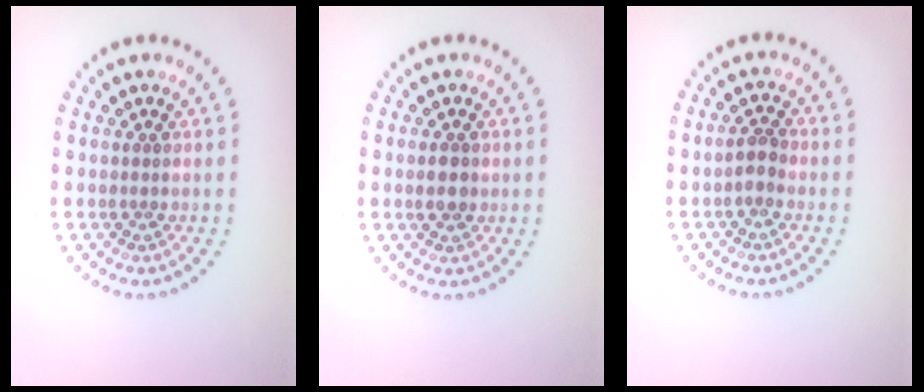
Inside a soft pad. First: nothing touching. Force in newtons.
{"total": 1.7, "press": 1.7, "slide": 0.1}
{"total": 1.4, "press": 1.3, "slide": 0.4}